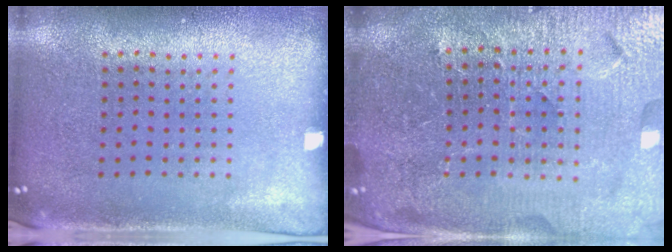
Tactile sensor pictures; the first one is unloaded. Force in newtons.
{"total": 5.4, "press": 5.0, "slide": 2.2}